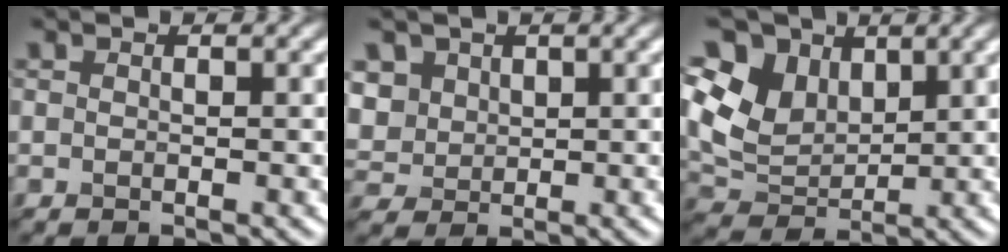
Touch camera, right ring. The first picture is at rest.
{"total": 2.8, "force": [1.7, 2.3, 0.1], "torque": [-0.040, 0.010, 0.060]}
{"total": 6.3, "force": [3.1, 4.6, 3.0], "torque": [-0.103, 0.027, 0.072]}